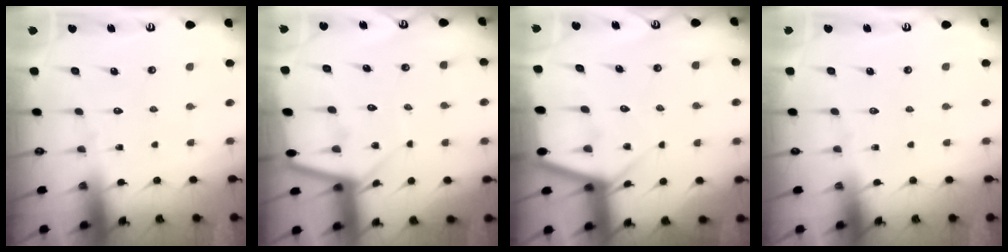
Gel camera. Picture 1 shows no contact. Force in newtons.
{"total": 6.7, "press": 6.7, "slide": 0.6}
{"total": 6.6, "press": 6.6, "slide": 0.4}
{"total": 0.0}